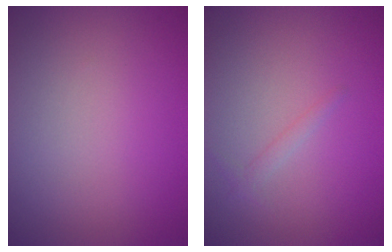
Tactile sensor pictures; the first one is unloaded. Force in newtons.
{"total": 0.9, "press": 0.9, "slide": 0.0}